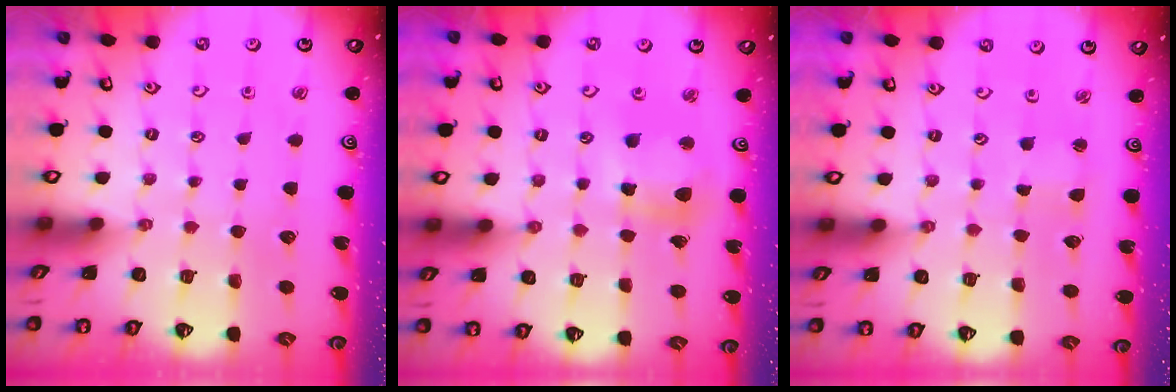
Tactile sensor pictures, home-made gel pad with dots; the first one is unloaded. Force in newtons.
{"total": 9.8, "press": 9.7, "slide": 1.0}
{"total": 1.9, "press": 1.9, "slide": 0.3}